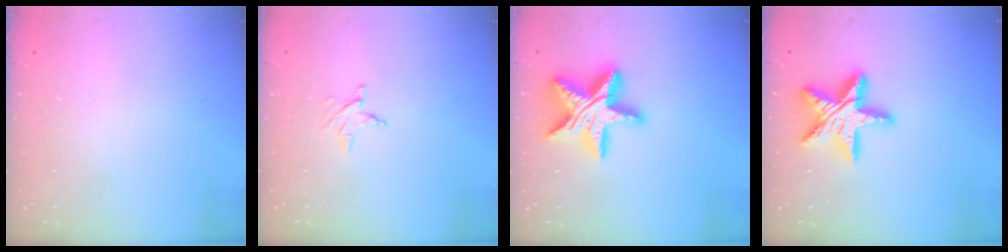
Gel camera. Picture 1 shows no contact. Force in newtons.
{"total": 2.4, "press": 2.4, "slide": 0.3}
{"total": 20.0, "press": 19.9, "slide": 1.8}
{"total": 17.1, "press": 17.0, "slide": 1.5}